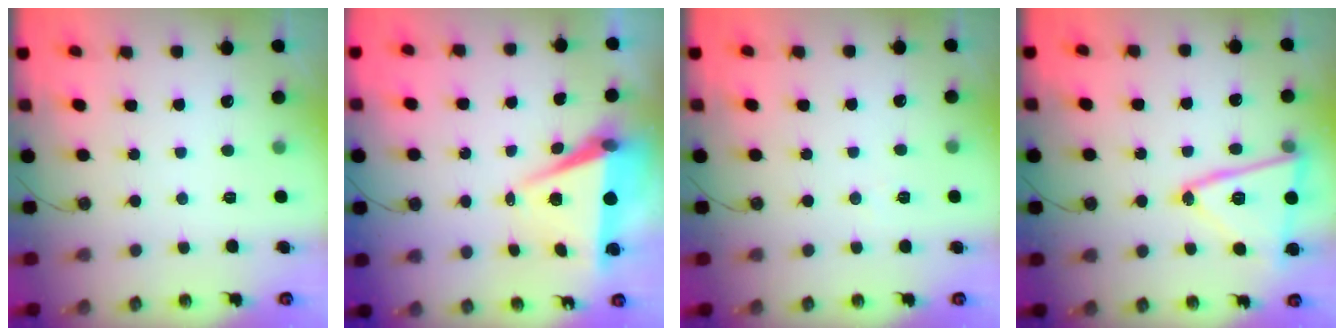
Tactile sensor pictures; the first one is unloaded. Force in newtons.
{"total": 7.0, "press": 5.5, "slide": 4.3}
{"total": 4.9, "press": 2.2, "slide": 4.4}
{"total": 15.8, "press": 15.6, "slide": 2.5}